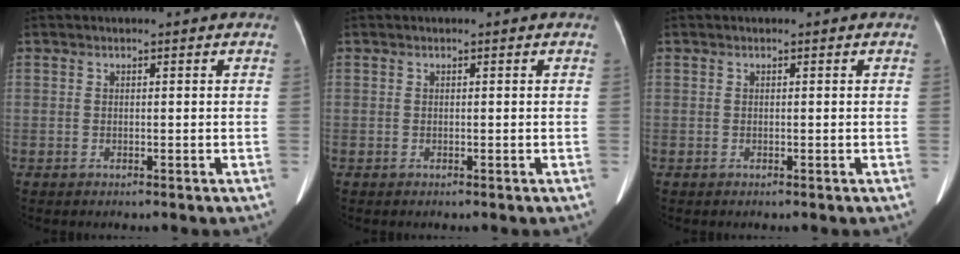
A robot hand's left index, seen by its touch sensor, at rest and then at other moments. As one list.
[{"total": 0.0}, {"total": 0.0}]